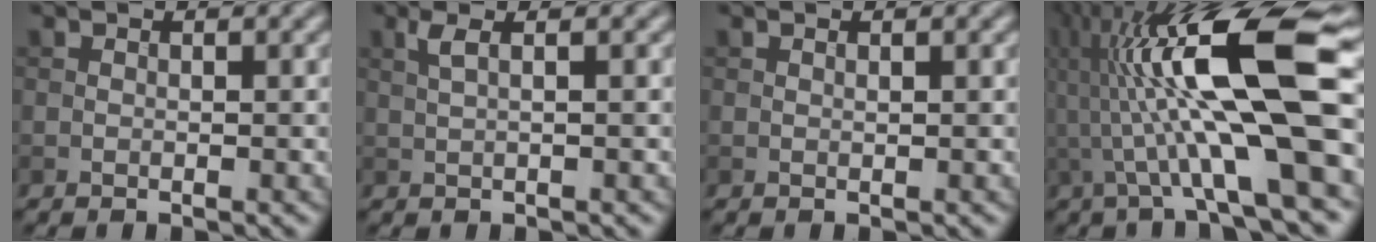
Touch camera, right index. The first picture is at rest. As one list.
[{"total": 1.9, "force": [0.8, 0.6, 1.7], "torque": [-0.031, 0.005, 0.013]}, {"total": 0.0}, {"total": 14.9, "force": [0.7, 3.3, 14.5], "torque": [-0.247, 0.027, 0.010]}]